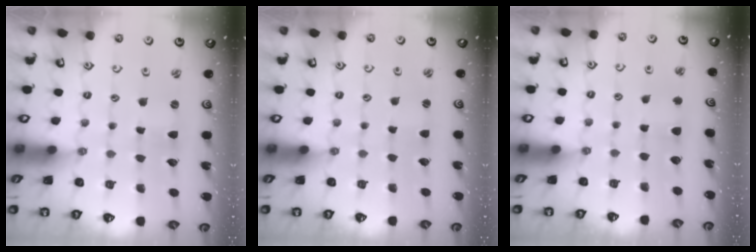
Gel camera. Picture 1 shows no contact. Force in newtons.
{"total": 1.4, "press": 1.4, "slide": 0.3}
{"total": 3.2, "press": 3.2, "slide": 0.4}